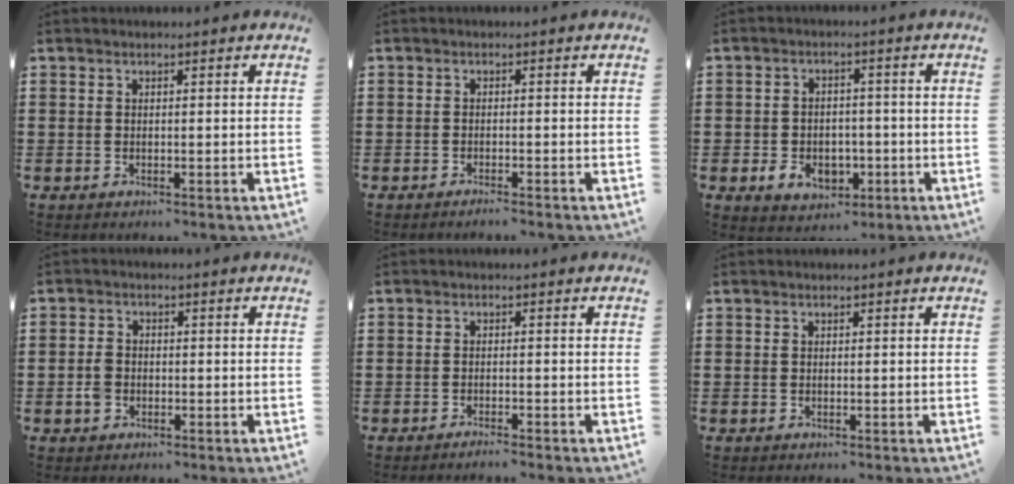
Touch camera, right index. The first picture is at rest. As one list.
[{"total": 1.2, "force": [-1.2, -0.3, 0.2], "torque": [-0.004, -0.001, -0.024]}, {"total": 5.0, "force": [-1.7, 4.0, 2.5], "torque": [-0.050, 0.004, -0.033]}, {"total": 2.4, "force": [-0.8, 1.8, 1.4], "torque": [-0.035, -0.001, -0.017]}, {"total": 1.3, "force": [-1.3, -0.3, 0.2], "torque": [-0.003, -0.002, -0.025]}, {"total": 0.0}]